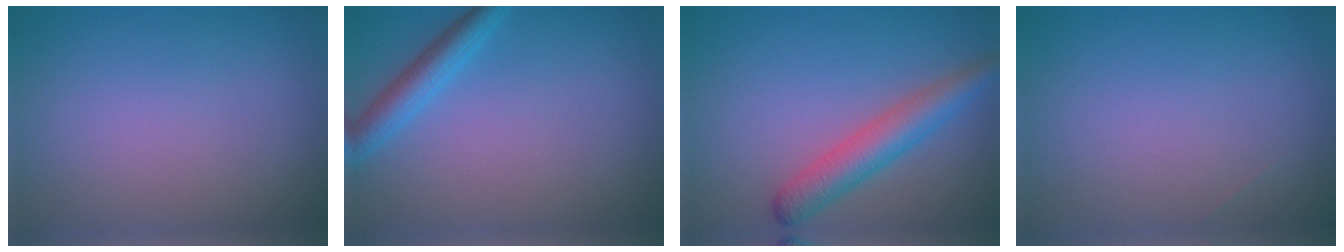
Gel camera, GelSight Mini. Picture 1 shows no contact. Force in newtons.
{"total": 2.9, "press": 2.9, "slide": 0.1}
{"total": 3.9, "press": 3.9, "slide": 0.2}
{"total": 0.0}